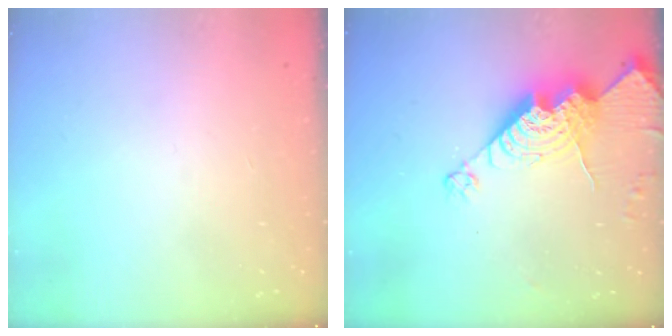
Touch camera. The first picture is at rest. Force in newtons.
{"total": 17.2, "press": 17.2, "slide": 1.7}